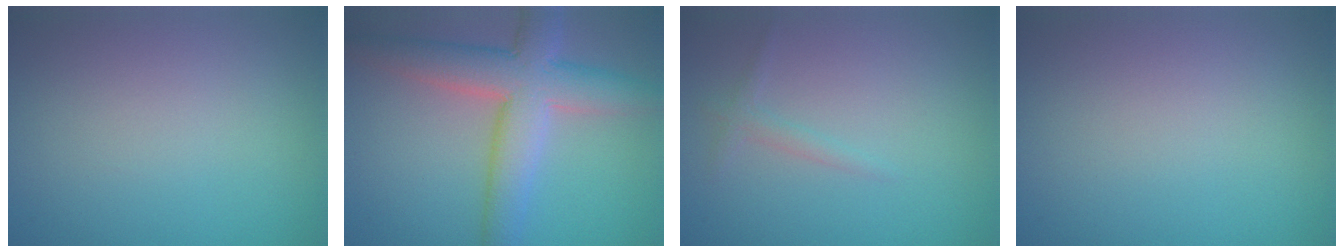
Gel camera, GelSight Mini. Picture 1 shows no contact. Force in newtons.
{"total": 7.5, "press": 7.5, "slide": 0.4}
{"total": 1.1, "press": 1.1, "slide": 0.1}
{"total": 0.0}